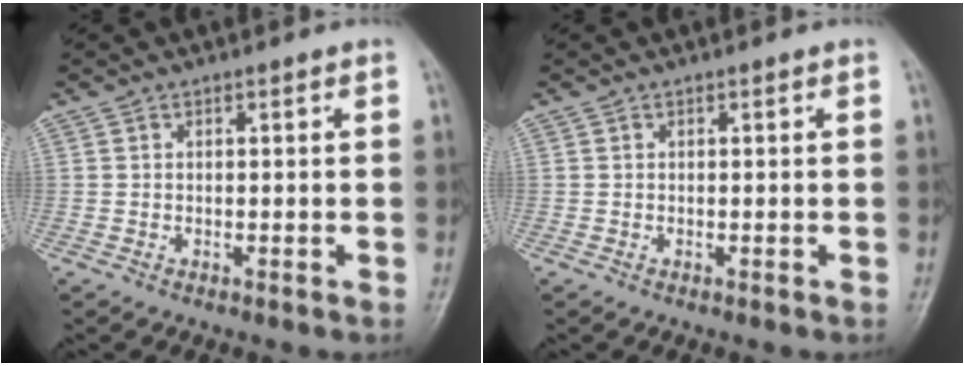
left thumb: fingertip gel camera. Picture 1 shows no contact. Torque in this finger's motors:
{"motor_torque": [0.00, 0.00, -0.01, -0.01, 0.00]}